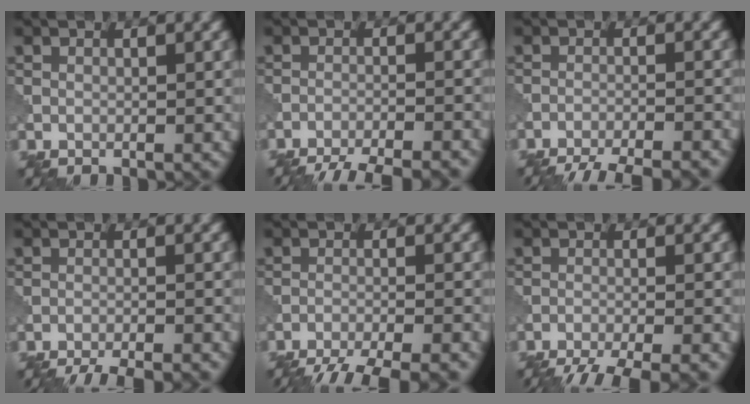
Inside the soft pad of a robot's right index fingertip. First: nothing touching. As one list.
[{"total": 8.6, "force": [-8.0, 1.5, 2.8], "torque": [-0.036, -0.005, -0.117]}, {"total": 8.2, "force": [-7.6, 1.4, 2.8], "torque": [-0.036, -0.005, -0.111]}, {"total": 6.2, "force": [-5.7, 0.9, 2.2], "torque": [-0.028, -0.006, -0.085]}, {"total": 8.6, "force": [-7.6, 1.4, 3.6], "torque": [-0.054, -0.017, -0.116]}, {"total": 7.4, "force": [-6.4, 1.2, 3.7], "torque": [-0.056, -0.020, -0.100]}]